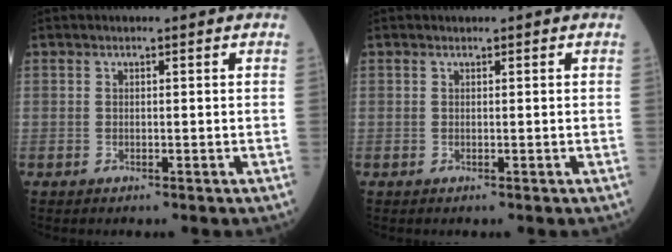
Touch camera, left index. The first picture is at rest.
{"total": 0.0}